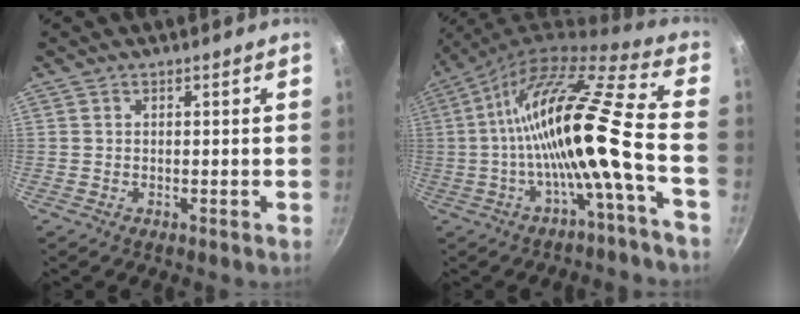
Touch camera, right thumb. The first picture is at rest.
{"total": 16.2, "force": [-3.7, 0.8, 15.8], "torque": [-0.267, 0.034, -0.073]}